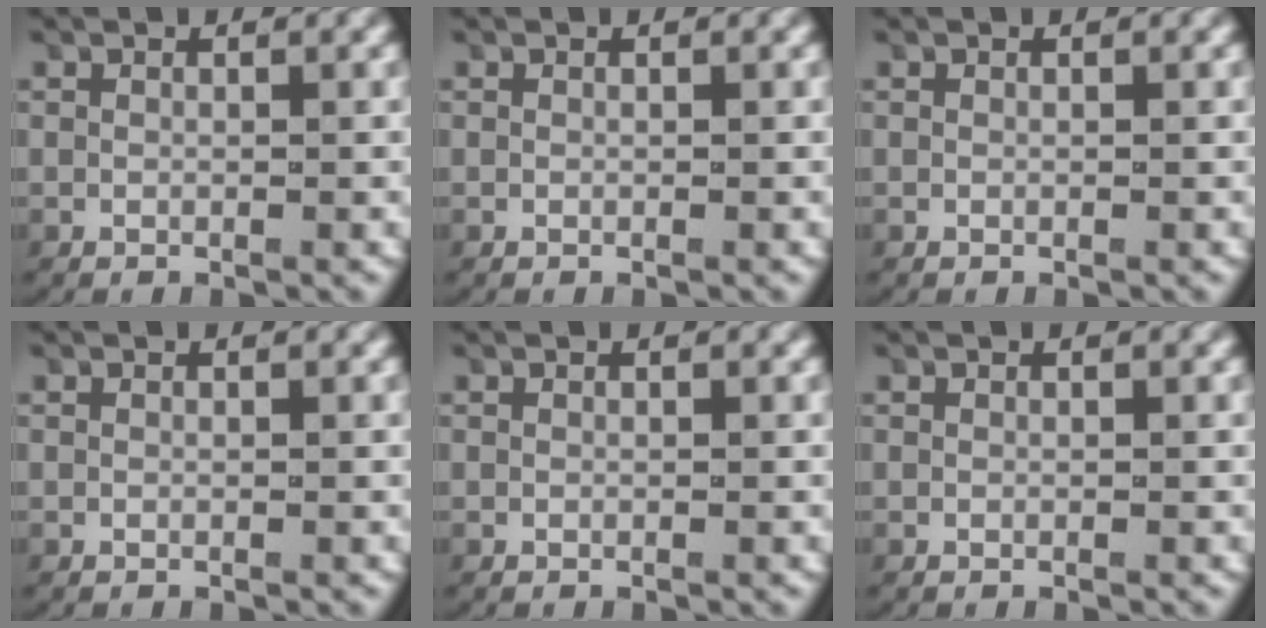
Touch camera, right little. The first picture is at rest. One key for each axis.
{"total": 0.0}
{"total": 0.0}
{"total": 0.0}
{"total": 0.0}
{"total": 0.0}